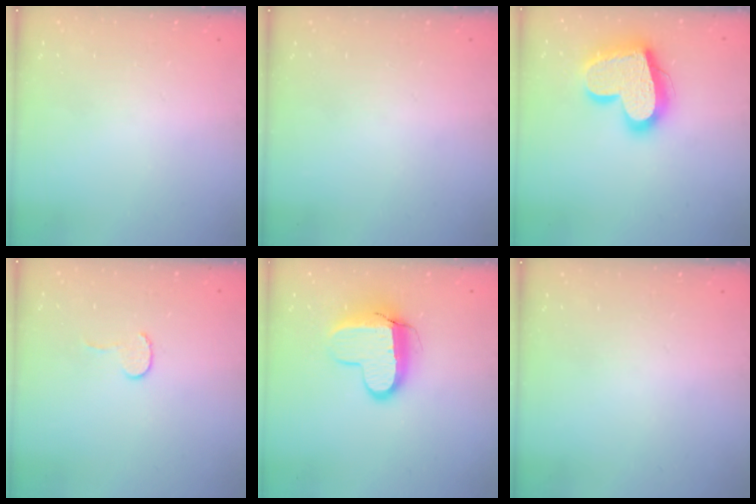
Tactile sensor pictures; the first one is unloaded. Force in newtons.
{"total": 0.0}
{"total": 20.5, "press": 20.4, "slide": 1.7}
{"total": 4.1, "press": 4.1, "slide": 0.4}
{"total": 10.5, "press": 10.4, "slide": 0.8}
{"total": 0.0}